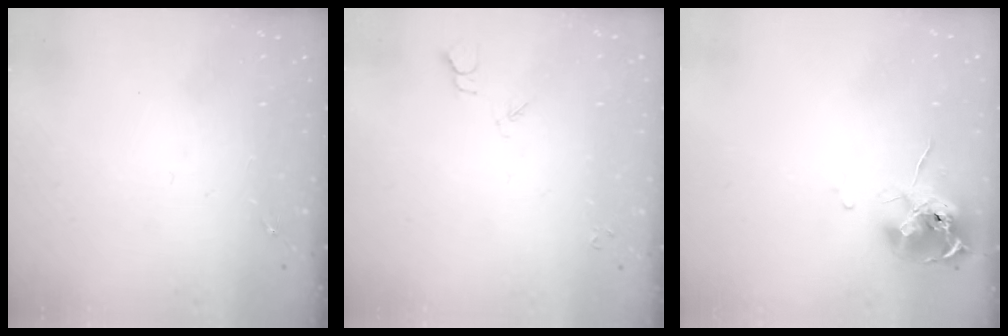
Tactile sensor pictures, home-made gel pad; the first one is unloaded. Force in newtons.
{"total": 3.9, "press": 3.9, "slide": 0.7}
{"total": 11.7, "press": 11.7, "slide": 0.7}